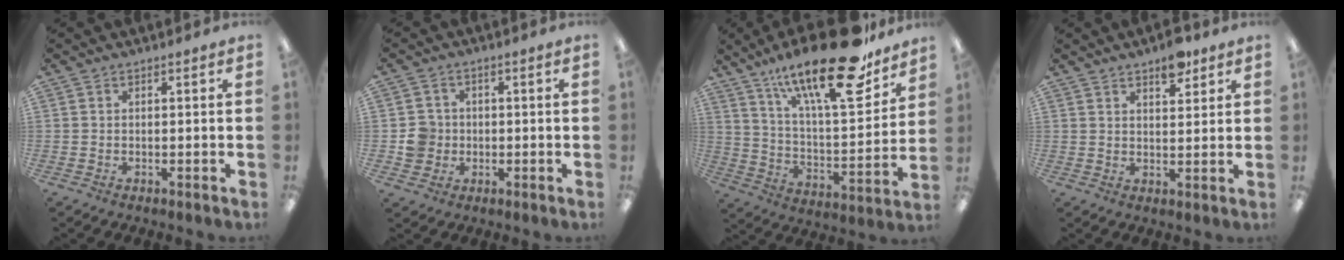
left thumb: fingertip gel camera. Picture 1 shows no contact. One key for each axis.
{"total": 5.7, "fx": -0.6, "fy": 5.5, "fz": 1.3, "tx": -0.014, "ty": 0.012, "tz": -0.009}
{"total": 26.3, "fx": 17.7, "fy": 7.8, "fz": 17.8, "tx": -0.272, "ty": -0.108, "tz": 0.287}
{"total": 6.0, "fx": 4.6, "fy": 2.5, "fz": 3.0, "tx": -0.028, "ty": -0.025, "tz": 0.076}